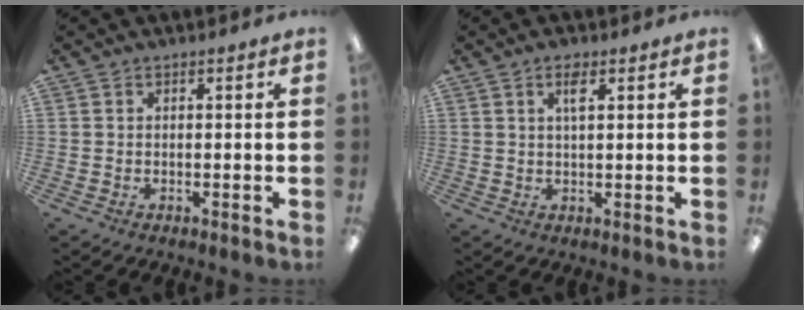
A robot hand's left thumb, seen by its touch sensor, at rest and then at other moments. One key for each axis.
{"total": 3.5, "fx": 1.8, "fy": 1.2, "fz": 2.8, "tx": -0.053, "ty": 0.003, "tz": 0.028}